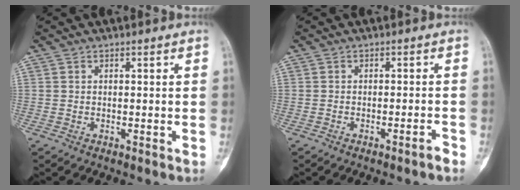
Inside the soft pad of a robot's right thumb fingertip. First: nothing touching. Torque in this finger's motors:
{"motor_torque": [0.16, -0.40, -0.15, 0.00, -0.02]}